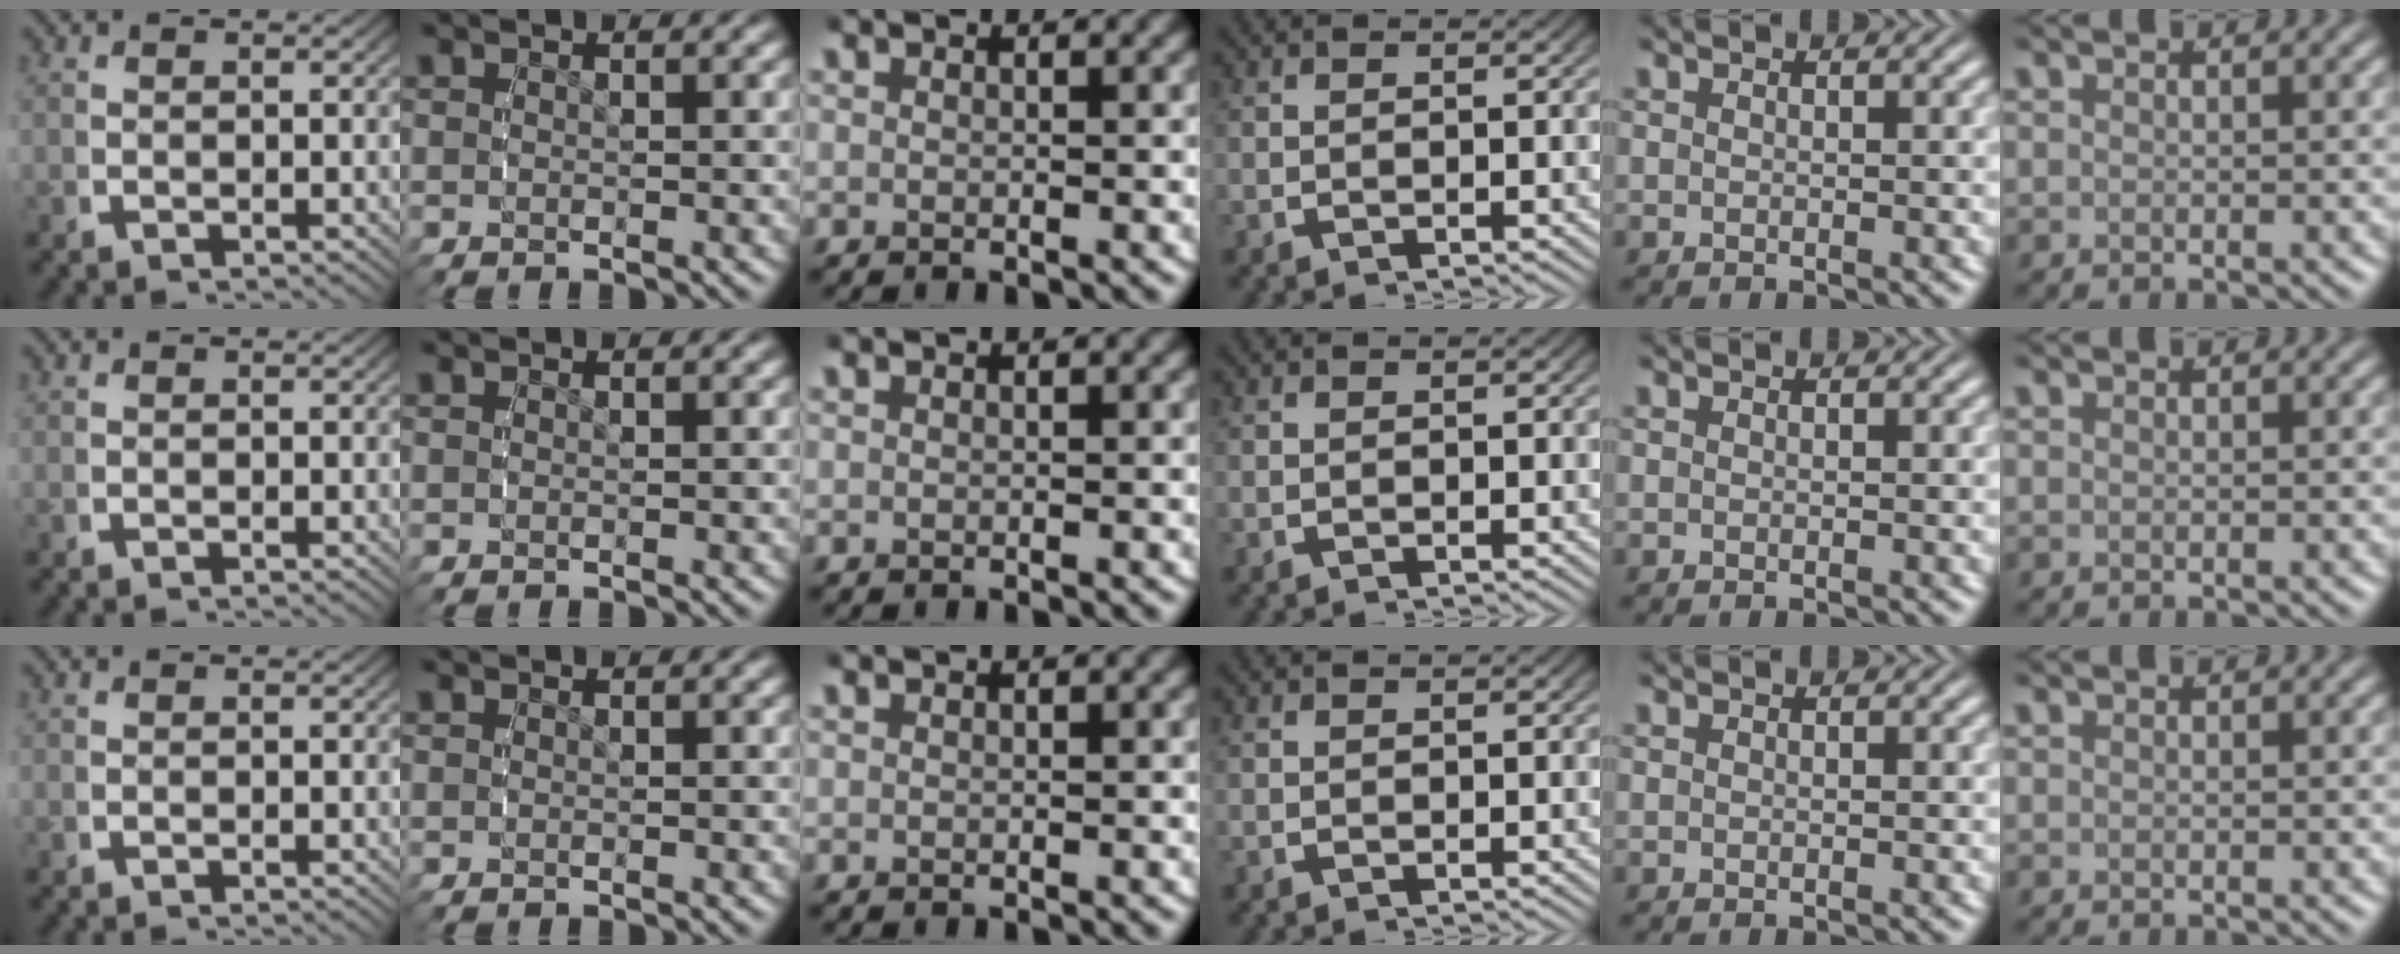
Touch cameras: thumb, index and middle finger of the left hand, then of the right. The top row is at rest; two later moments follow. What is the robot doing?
{"motion": "reach", "object": "air blower"}